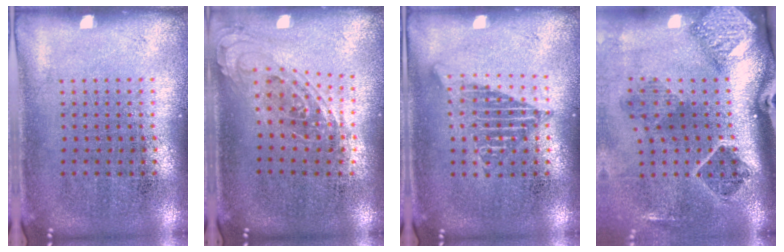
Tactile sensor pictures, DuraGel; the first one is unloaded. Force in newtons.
{"total": 0.8, "press": 0.7, "slide": 0.3}
{"total": 1.3, "press": 1.3, "slide": 0.1}
{"total": 3.0, "press": 1.9, "slide": 2.3}